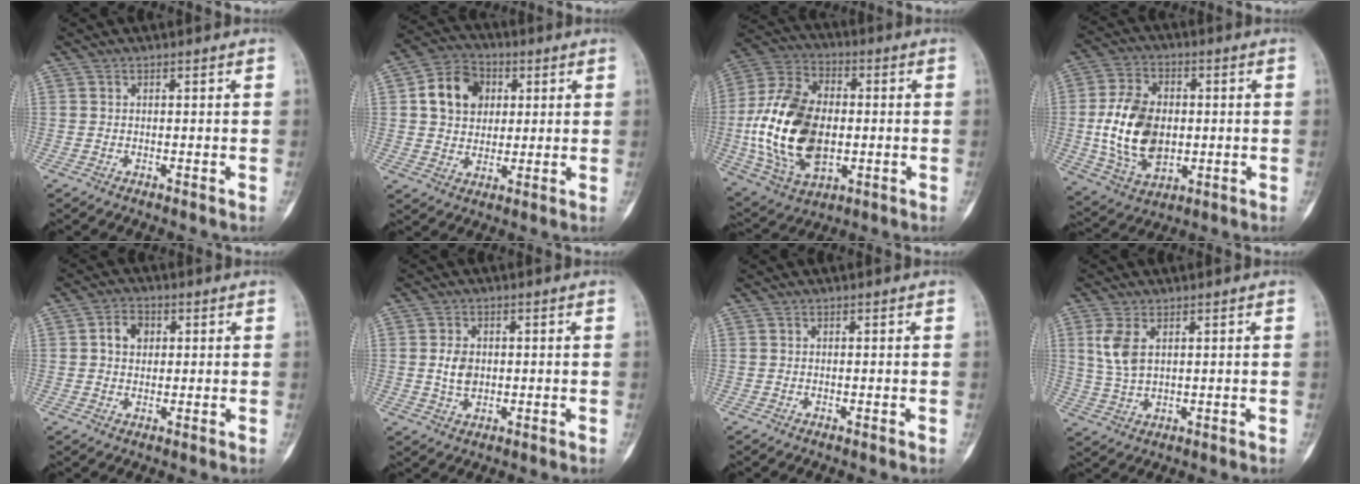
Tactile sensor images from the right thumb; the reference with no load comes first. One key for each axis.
{"total": 11.0, "fx": 2.6, "fy": 8.9, "fz": 6.0, "tx": -0.072, "ty": 0.002, "tz": 0.039}
{"total": 22.4, "fx": -1.6, "fy": 14.2, "fz": 17.3, "tx": -0.325, "ty": 0.006, "tz": -0.020}
{"total": 15.7, "fx": -0.5, "fy": 10.6, "fz": 11.5, "tx": -0.195, "ty": 0.000, "tz": 0.000}
{"total": 4.7, "fx": 1.0, "fy": 3.7, "fz": 2.8, "tx": -0.032, "ty": 0.007, "tz": 0.015}
{"total": 4.3, "fx": 0.2, "fy": 3.1, "fz": 2.9, "tx": -0.042, "ty": -0.002, "tz": 0.006}
{"total": 0.0}
{"total": 5.8, "fx": 2.0, "fy": 3.0, "fz": 4.6, "tx": -0.102, "ty": -0.003, "tz": 0.048}